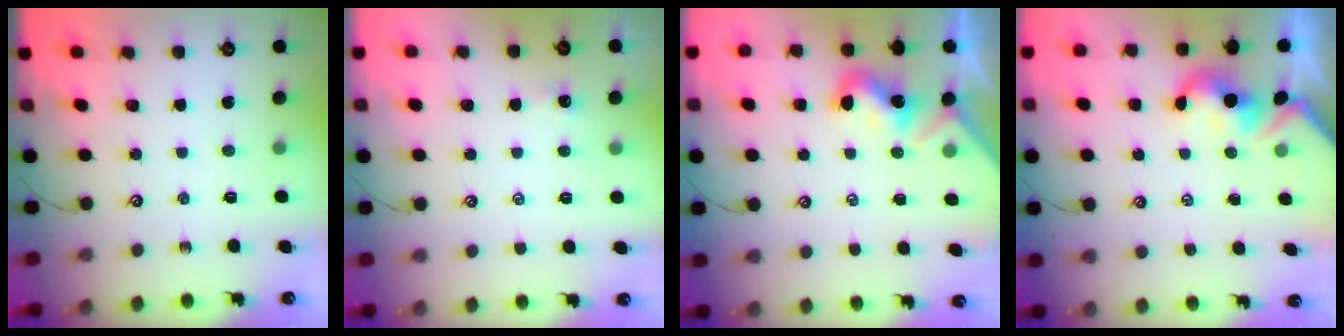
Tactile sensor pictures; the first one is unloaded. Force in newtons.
{"total": 2.0, "press": 2.0, "slide": 0.4}
{"total": 1.6, "press": 1.6, "slide": 0.3}
{"total": 1.6, "press": 1.5, "slide": 0.6}